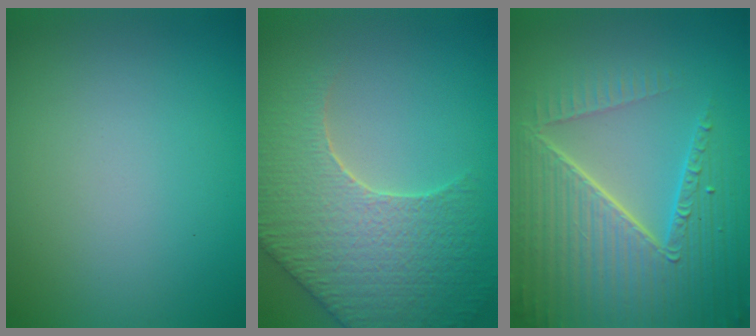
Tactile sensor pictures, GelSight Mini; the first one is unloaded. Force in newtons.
{"total": 7.8, "press": 6.2, "slide": 4.8}
{"total": 9.3, "press": 6.1, "slide": 6.9}